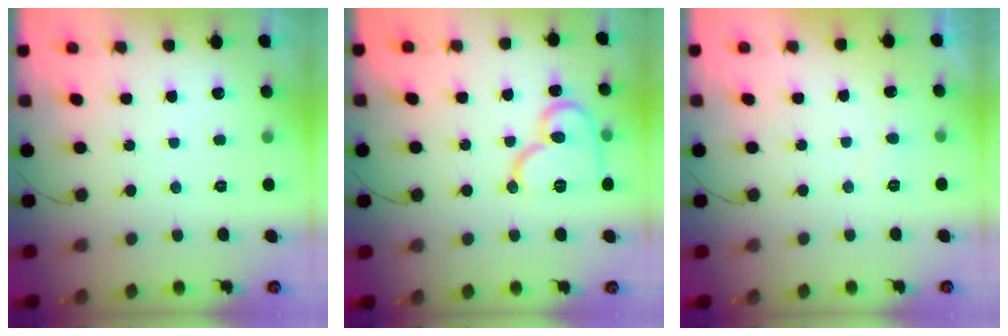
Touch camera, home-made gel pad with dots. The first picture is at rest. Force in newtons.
{"total": 14.7, "press": 14.6, "slide": 1.8}
{"total": 3.4, "press": 3.4, "slide": 0.4}